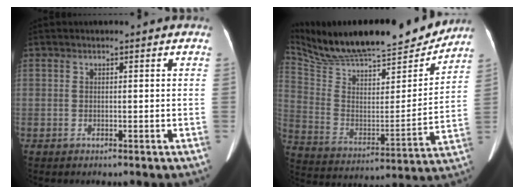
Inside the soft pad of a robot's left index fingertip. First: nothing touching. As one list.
[{"total": 26.7, "force": [23.9, 5.3, 10.7], "torque": [-0.199, -0.021, 0.365]}]